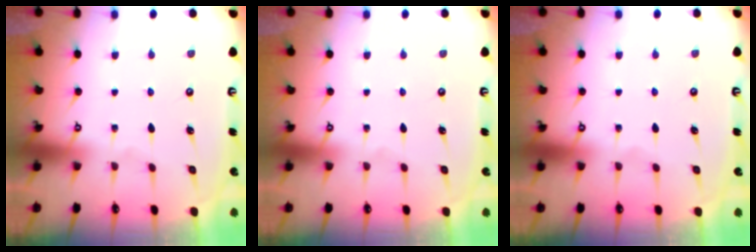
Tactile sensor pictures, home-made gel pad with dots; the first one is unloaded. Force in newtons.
{"total": 0.0}
{"total": 0.0}